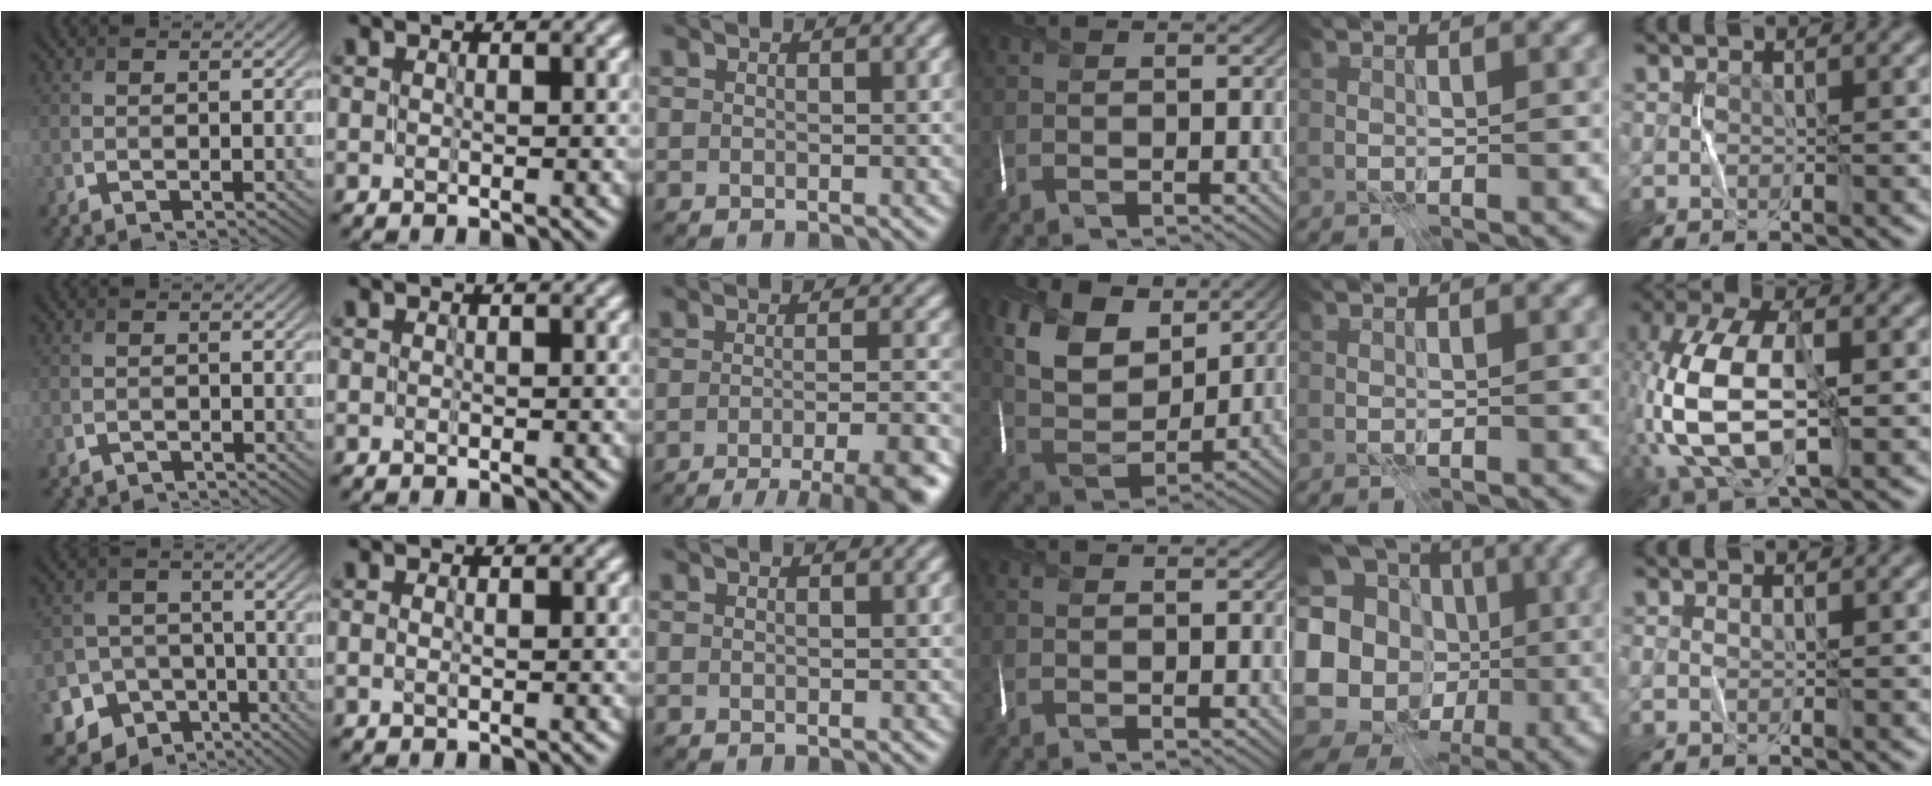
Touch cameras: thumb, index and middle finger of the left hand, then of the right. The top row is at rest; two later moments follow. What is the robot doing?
{"motion": "fold", "object": "scarf"}